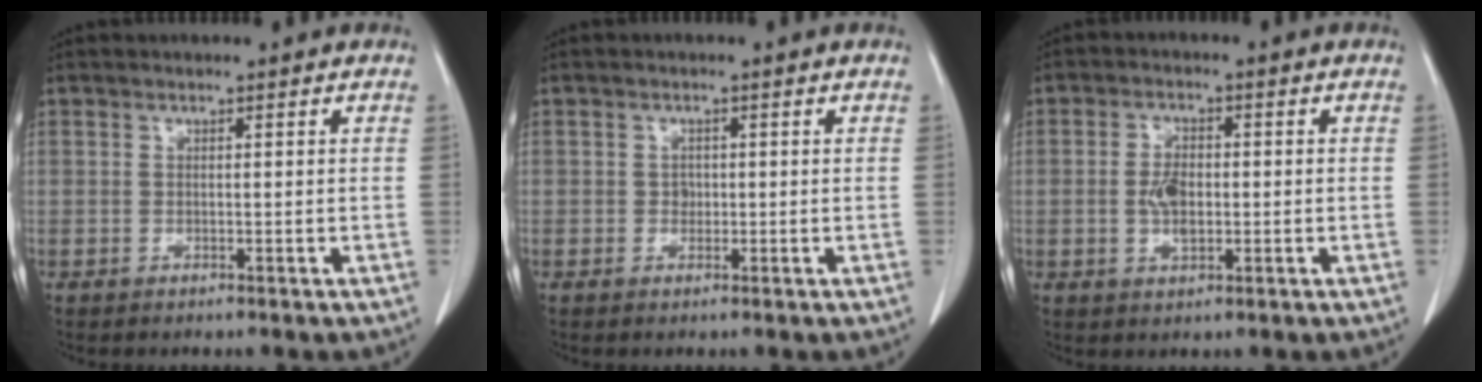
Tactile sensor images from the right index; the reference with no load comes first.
{"total": 1.1, "force": [-0.1, 1.0, 0.6], "torque": [-0.008, 0.003, 0.000]}
{"total": 4.4, "force": [-0.4, 2.2, 3.8], "torque": [-0.075, 0.002, -0.007]}